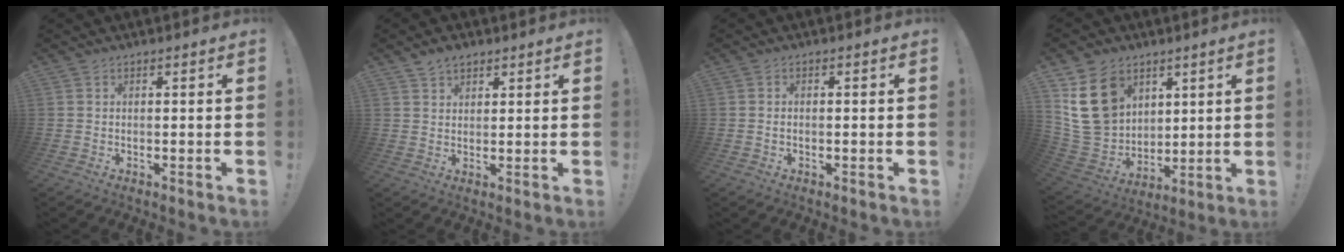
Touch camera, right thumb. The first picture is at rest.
{"total": 3.7, "force": [2.7, 2.3, 1.0], "torque": [-0.018, -0.011, 0.050]}
{"total": 0.8, "force": [0.0, 0.4, 0.6], "torque": [-0.013, 0.002, -0.001]}
{"total": 19.0, "force": [8.0, 14.6, 9.1], "torque": [-0.172, -0.035, 0.161]}